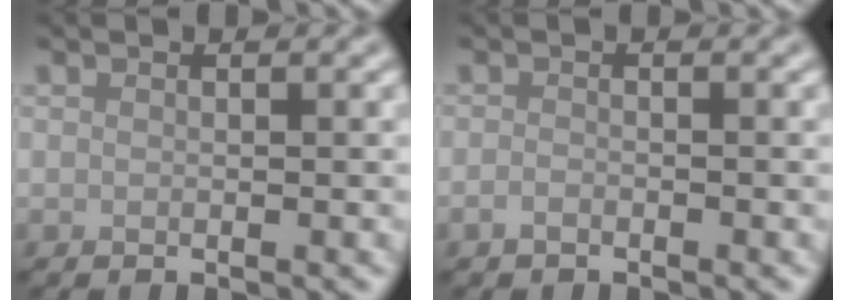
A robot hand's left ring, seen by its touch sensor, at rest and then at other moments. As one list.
[{"total": 0.9, "force": [-0.6, 0.4, 0.4], "torque": [-0.009, -0.001, -0.014]}]